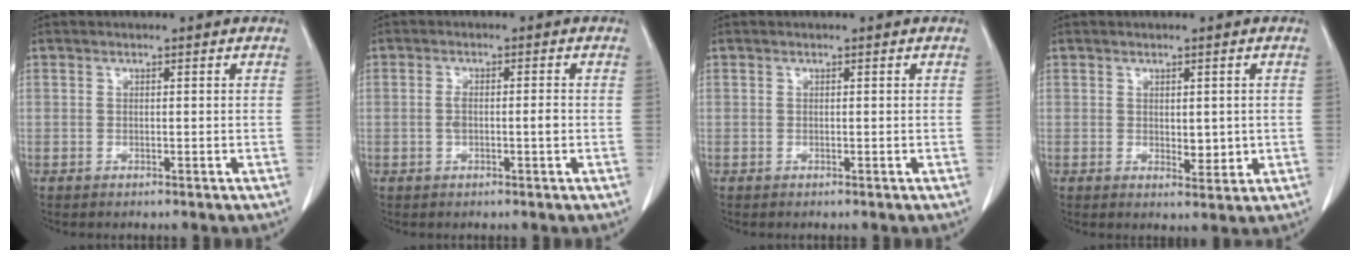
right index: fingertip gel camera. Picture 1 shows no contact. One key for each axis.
{"total": 3.1, "fx": -0.5, "fy": 0.8, "fz": 2.9, "tx": -0.061, "ty": 0.005, "tz": -0.006}
{"total": 0.0}
{"total": 3.2, "fx": 0.1, "fy": 1.5, "fz": 2.8, "tx": -0.038, "ty": -0.007, "tz": 0.009}